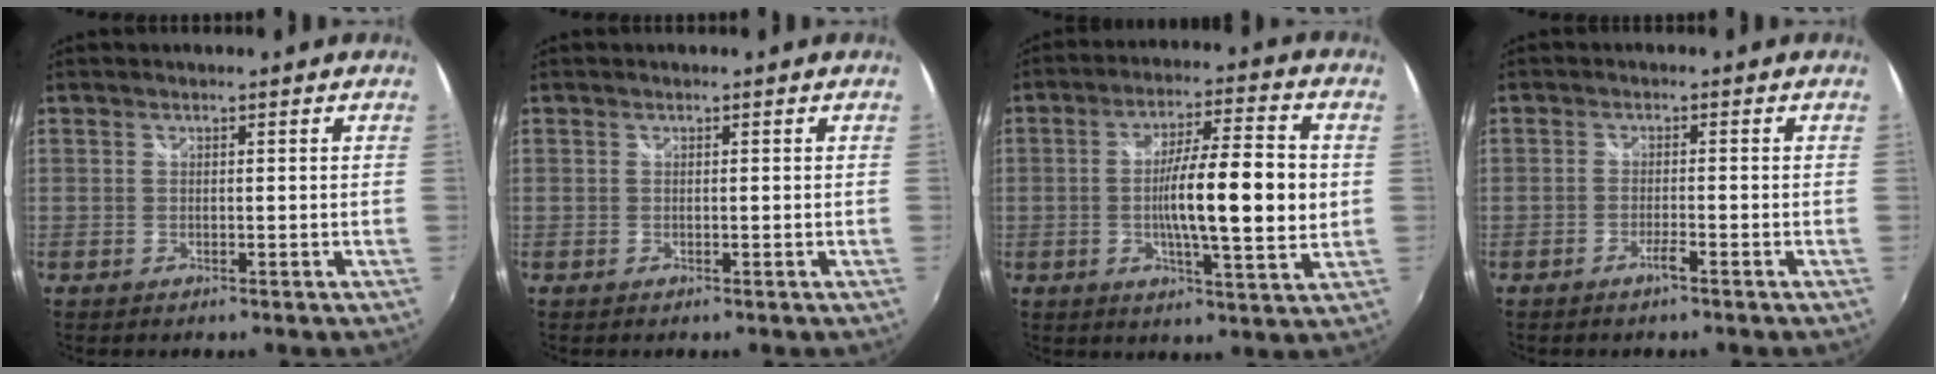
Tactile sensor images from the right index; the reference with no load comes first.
{"total": 0.0}
{"total": 13.7, "force": [-0.3, 1.9, 13.6], "torque": [-0.230, -0.005, -0.006]}
{"total": 1.7, "force": [-1.3, -0.1, 1.2], "torque": [-0.028, -0.001, -0.026]}